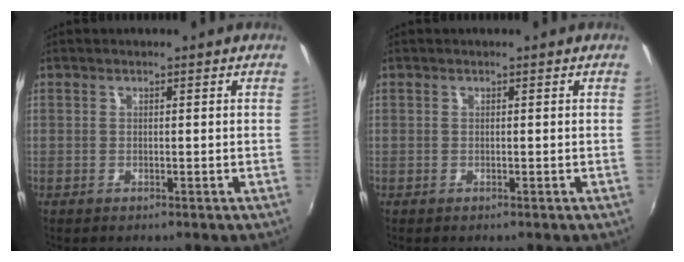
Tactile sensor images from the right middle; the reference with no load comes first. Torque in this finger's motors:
{"motor_torque": [0.16, -0.13, 0.08, 0.00]}